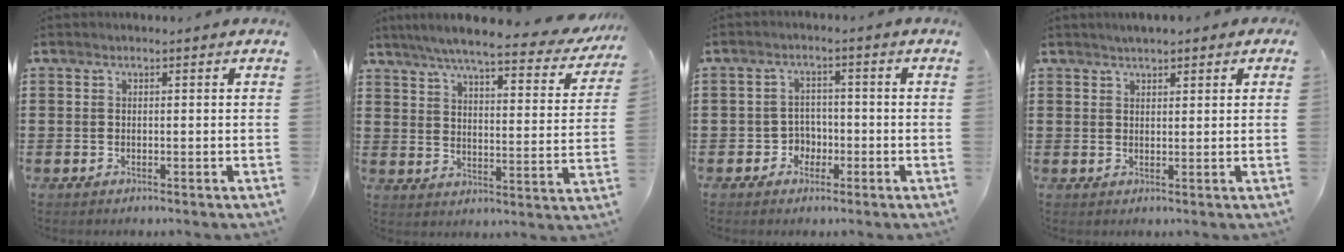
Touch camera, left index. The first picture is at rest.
{"total": 6.8, "force": [5.9, 0.1, 3.4], "torque": [-0.092, -0.036, 0.098]}
{"total": 3.0, "force": [-1.4, 2.4, 1.0], "torque": [-0.029, 0.004, -0.033]}
{"total": 1.9, "force": [1.7, 0.6, 0.6], "torque": [-0.016, 0.008, 0.031]}